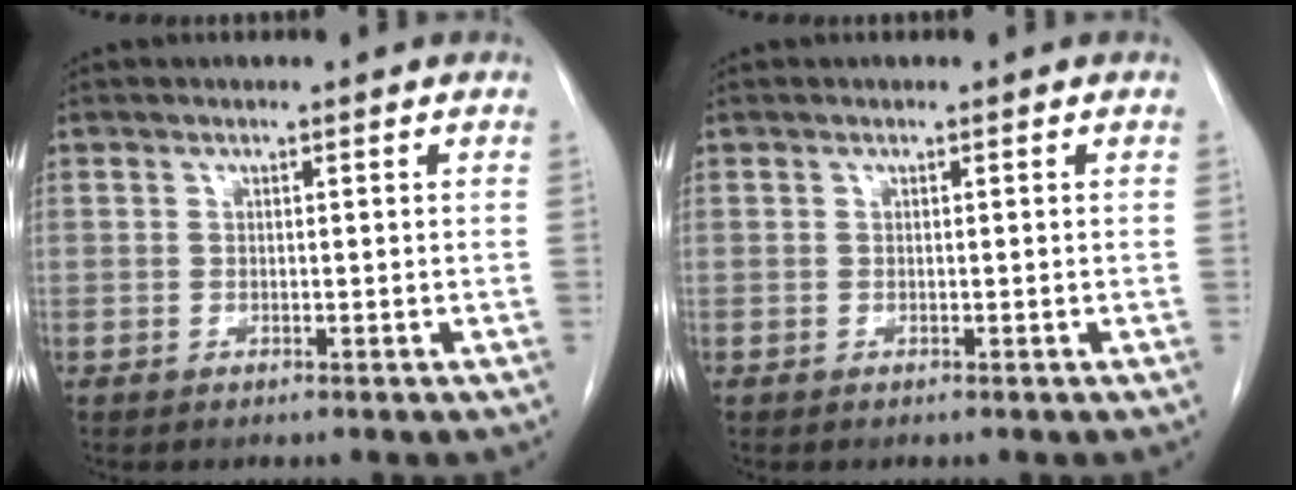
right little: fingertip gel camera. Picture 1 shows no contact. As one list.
[{"total": 0.0}]